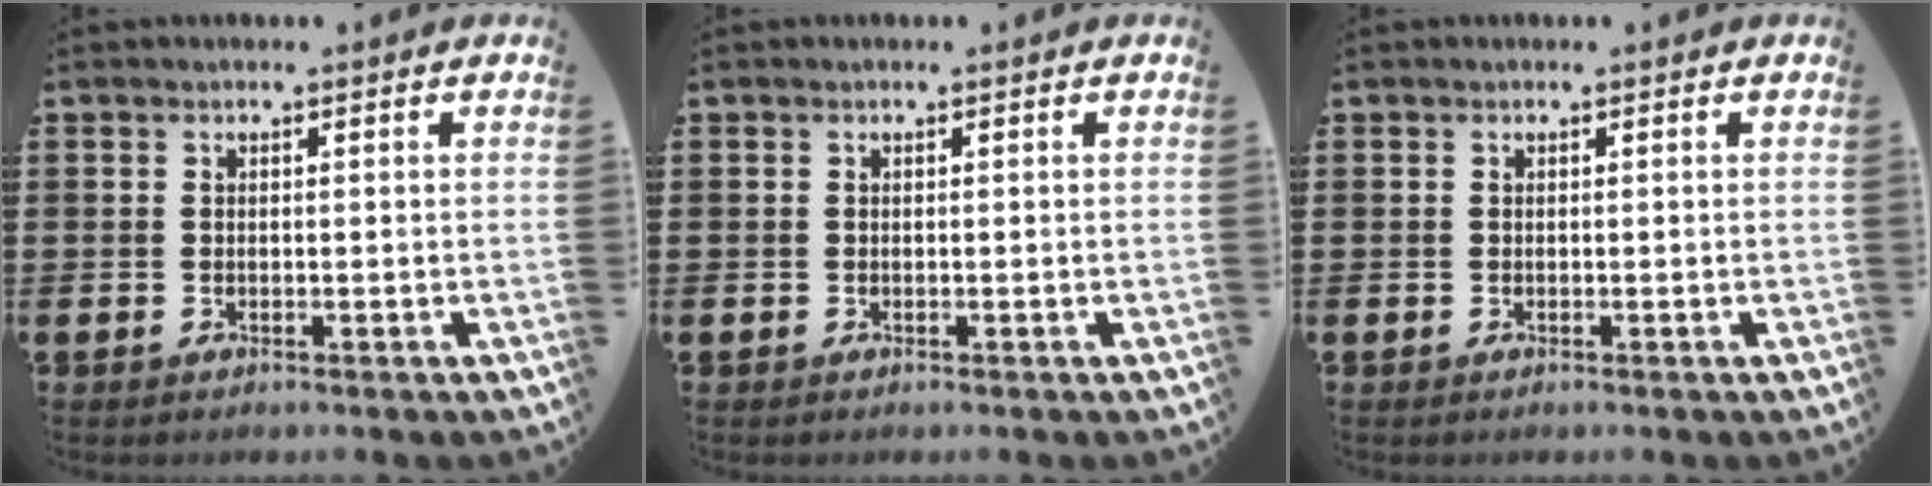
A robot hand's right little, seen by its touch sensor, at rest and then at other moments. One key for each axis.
{"total": 0.0}
{"total": 0.0}